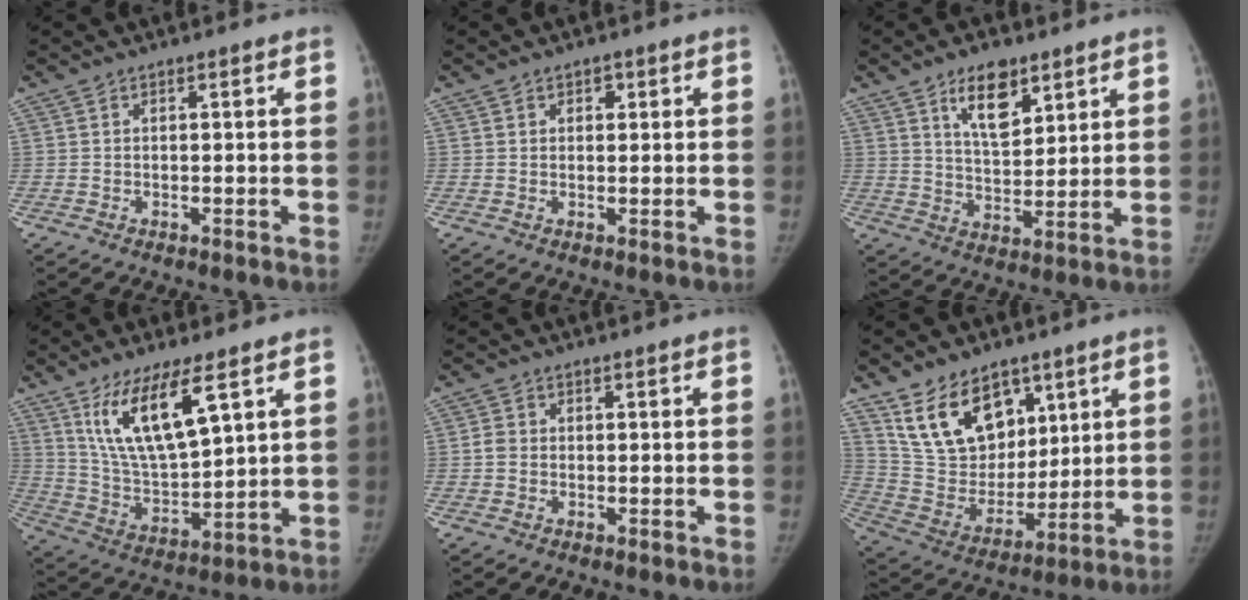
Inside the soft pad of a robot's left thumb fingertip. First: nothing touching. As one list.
[{"total": 1.7, "force": [0.8, 1.3, 0.7], "torque": [0.004, -0.002, 0.008]}, {"total": 9.6, "force": [5.7, 4.6, 6.2], "torque": [-0.079, -0.039, 0.100]}, {"total": 15.2, "force": [7.9, 4.8, 12.0], "torque": [-0.208, -0.041, 0.161]}, {"total": 2.0, "force": [-0.1, 1.7, 0.9], "torque": [-0.010, 0.006, -0.004]}, {"total": 17.4, "force": [10.1, 10.9, 9.0], "torque": [-0.113, -0.050, 0.203]}]